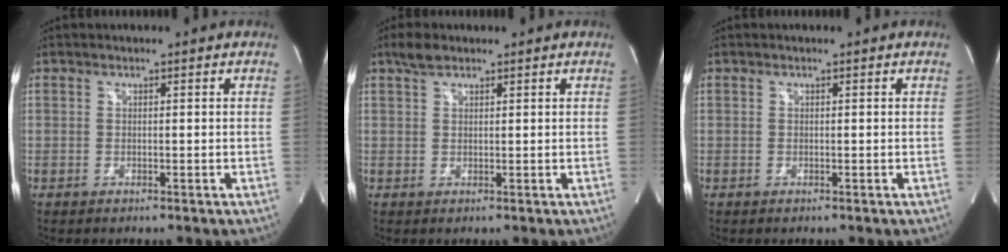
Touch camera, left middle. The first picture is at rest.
{"total": 2.4, "force": [1.9, 1.0, 1.2], "torque": [-0.031, 0.009, 0.037]}
{"total": 0.0}